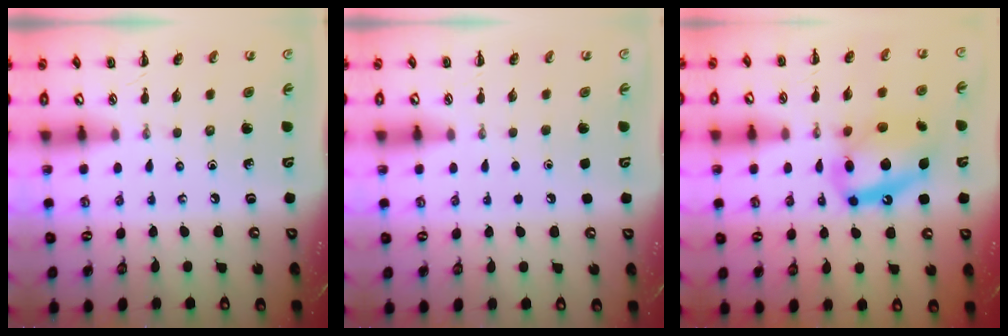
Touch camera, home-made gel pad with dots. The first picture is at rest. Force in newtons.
{"total": 1.8, "press": 1.7, "slide": 0.1}
{"total": 14.7, "press": 14.2, "slide": 3.6}